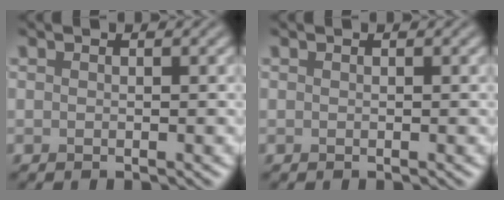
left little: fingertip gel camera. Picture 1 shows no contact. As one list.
[{"total": 0.0}]